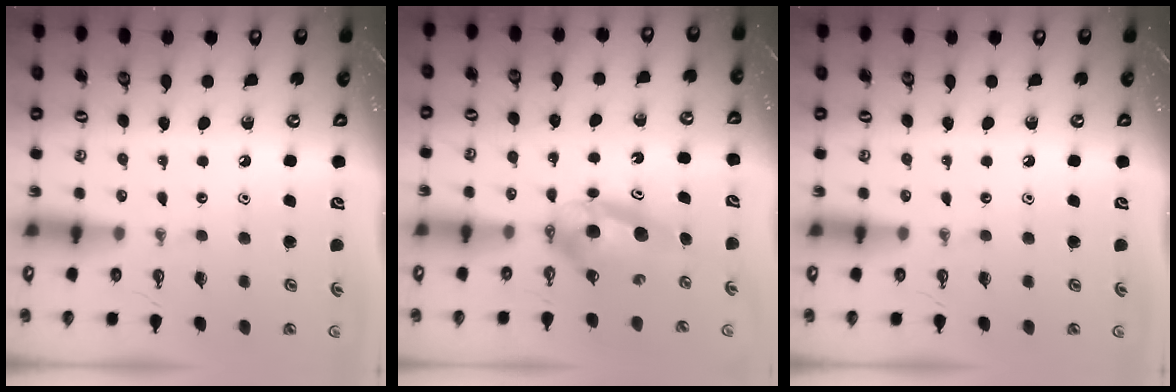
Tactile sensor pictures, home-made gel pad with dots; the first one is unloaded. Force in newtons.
{"total": 6.8, "press": 6.4, "slide": 2.3}
{"total": 0.0}